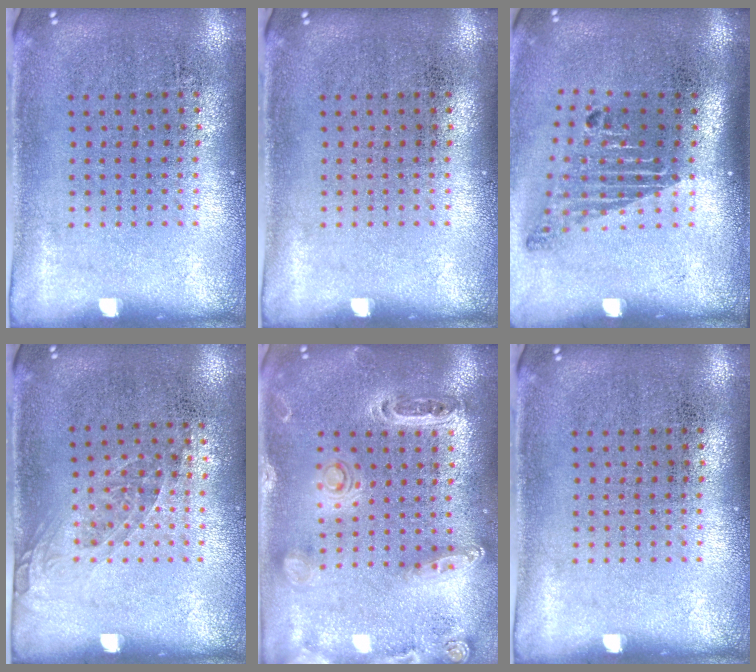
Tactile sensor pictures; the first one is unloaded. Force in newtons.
{"total": 0.0}
{"total": 1.8, "press": 1.2, "slide": 1.3}
{"total": 1.0, "press": 0.7, "slide": 0.7}
{"total": 1.2, "press": 1.2, "slide": 0.3}
{"total": 0.0}